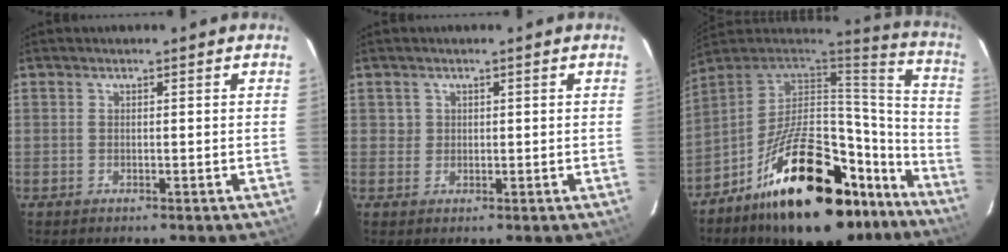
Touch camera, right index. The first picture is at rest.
{"total": 1.4, "force": [0.4, 1.4, -0.1], "torque": [0.009, 0.006, 0.005]}
{"total": 30.0, "force": [-18.7, 13.5, 19.1], "torque": [-0.291, 0.044, -0.264]}